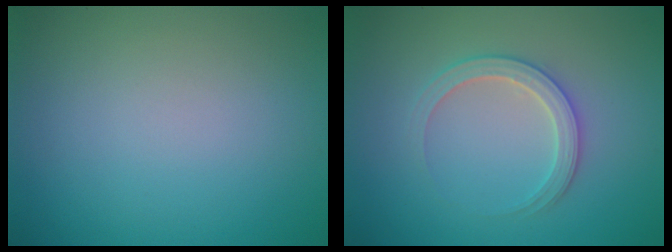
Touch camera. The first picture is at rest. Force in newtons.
{"total": 2.8, "press": 2.7, "slide": 0.4}